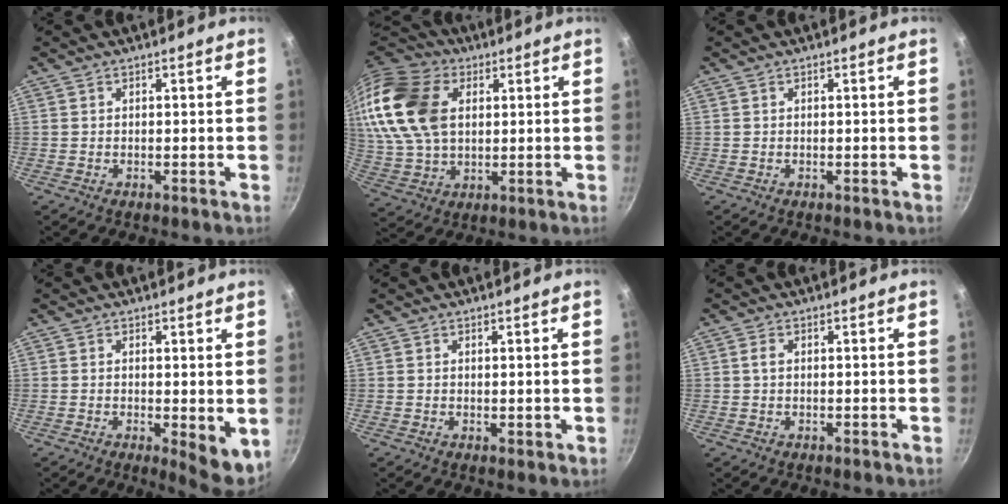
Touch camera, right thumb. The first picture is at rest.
{"total": 20.8, "force": [5.1, 14.1, 14.5], "torque": [-0.287, 0.005, 0.098]}
{"total": 0.0}
{"total": 6.4, "force": [-0.3, 2.3, 5.9], "torque": [-0.074, -0.011, 0.000]}
{"total": 0.8, "force": [0.4, 0.4, 0.6], "torque": [-0.006, -0.006, 0.005]}
{"total": 1.4, "force": [0.2, 0.9, 1.1], "torque": [-0.021, 0.004, 0.003]}